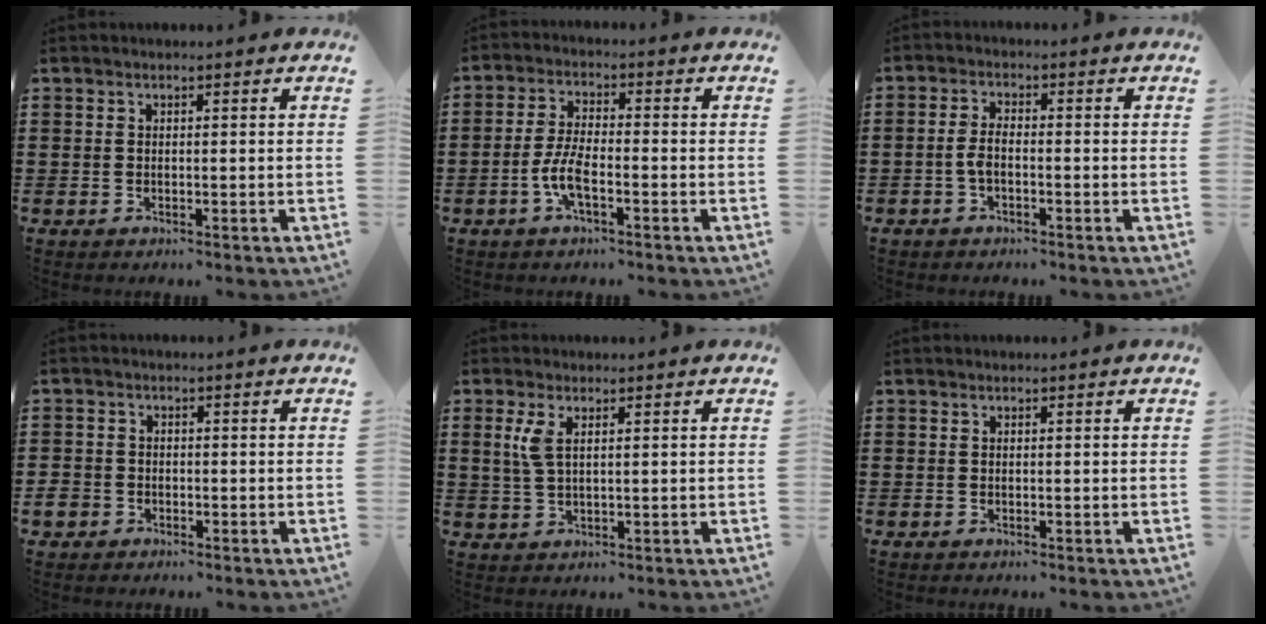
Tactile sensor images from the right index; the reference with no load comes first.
{"total": 5.5, "force": [-2.1, 1.7, 4.8], "torque": [-0.116, -0.006, -0.048]}
{"total": 2.8, "force": [-1.2, 1.1, 2.3], "torque": [-0.058, -0.001, -0.027]}
{"total": 2.4, "force": [-1.3, 1.9, 0.6], "torque": [-0.031, -0.004, -0.033]}
{"total": 3.2, "force": [1.2, 1.2, 2.8], "torque": [-0.067, 0.003, 0.018]}
{"total": 0.0}